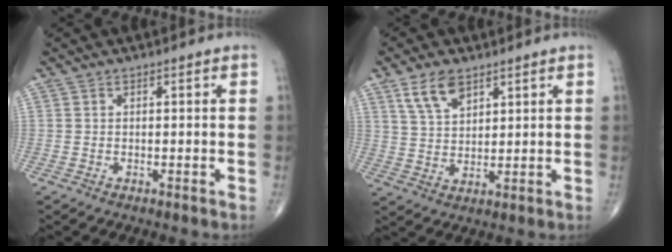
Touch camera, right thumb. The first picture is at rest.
{"total": 6.8, "force": [4.2, 3.5, 4.1], "torque": [-0.067, -0.020, 0.085]}